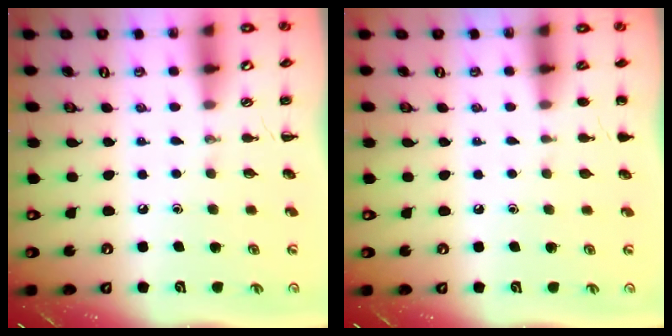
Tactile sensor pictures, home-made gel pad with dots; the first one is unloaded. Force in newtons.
{"total": 1.2, "press": 1.2, "slide": 0.1}